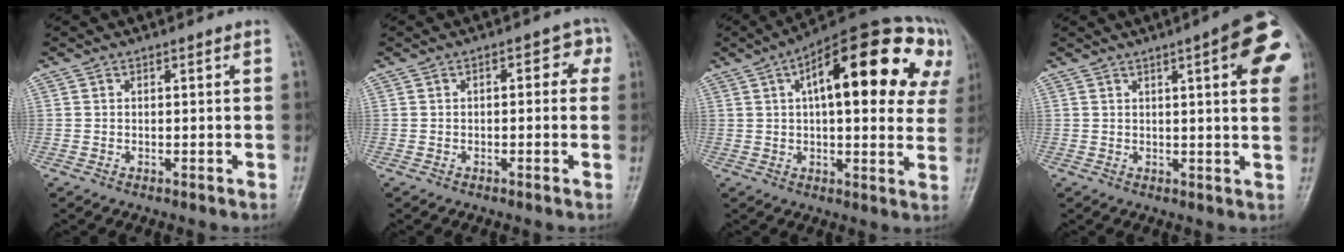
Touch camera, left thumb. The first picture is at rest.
{"total": 4.1, "force": [0.6, 2.4, 3.2], "torque": [-0.012, 0.016, -0.004]}
{"total": 26.1, "force": [8.9, 10.8, 22.0], "torque": [-0.274, 0.029, 0.111]}
{"total": 12.1, "force": [4.0, 2.4, 11.2], "torque": [-0.115, -0.003, 0.040]}